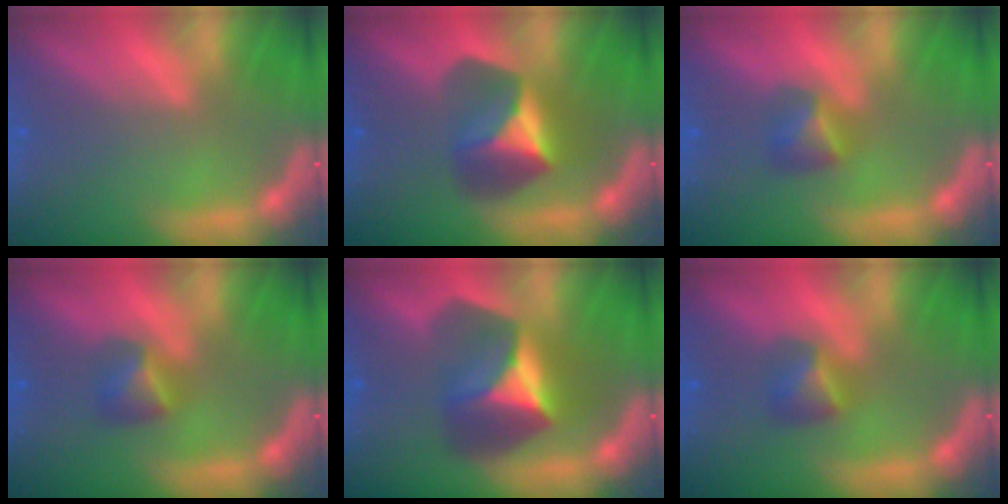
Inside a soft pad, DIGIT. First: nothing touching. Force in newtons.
{"total": 5.4}
{"total": 2.4}
{"total": 2.4}
{"total": 6.9}
{"total": 2.4}